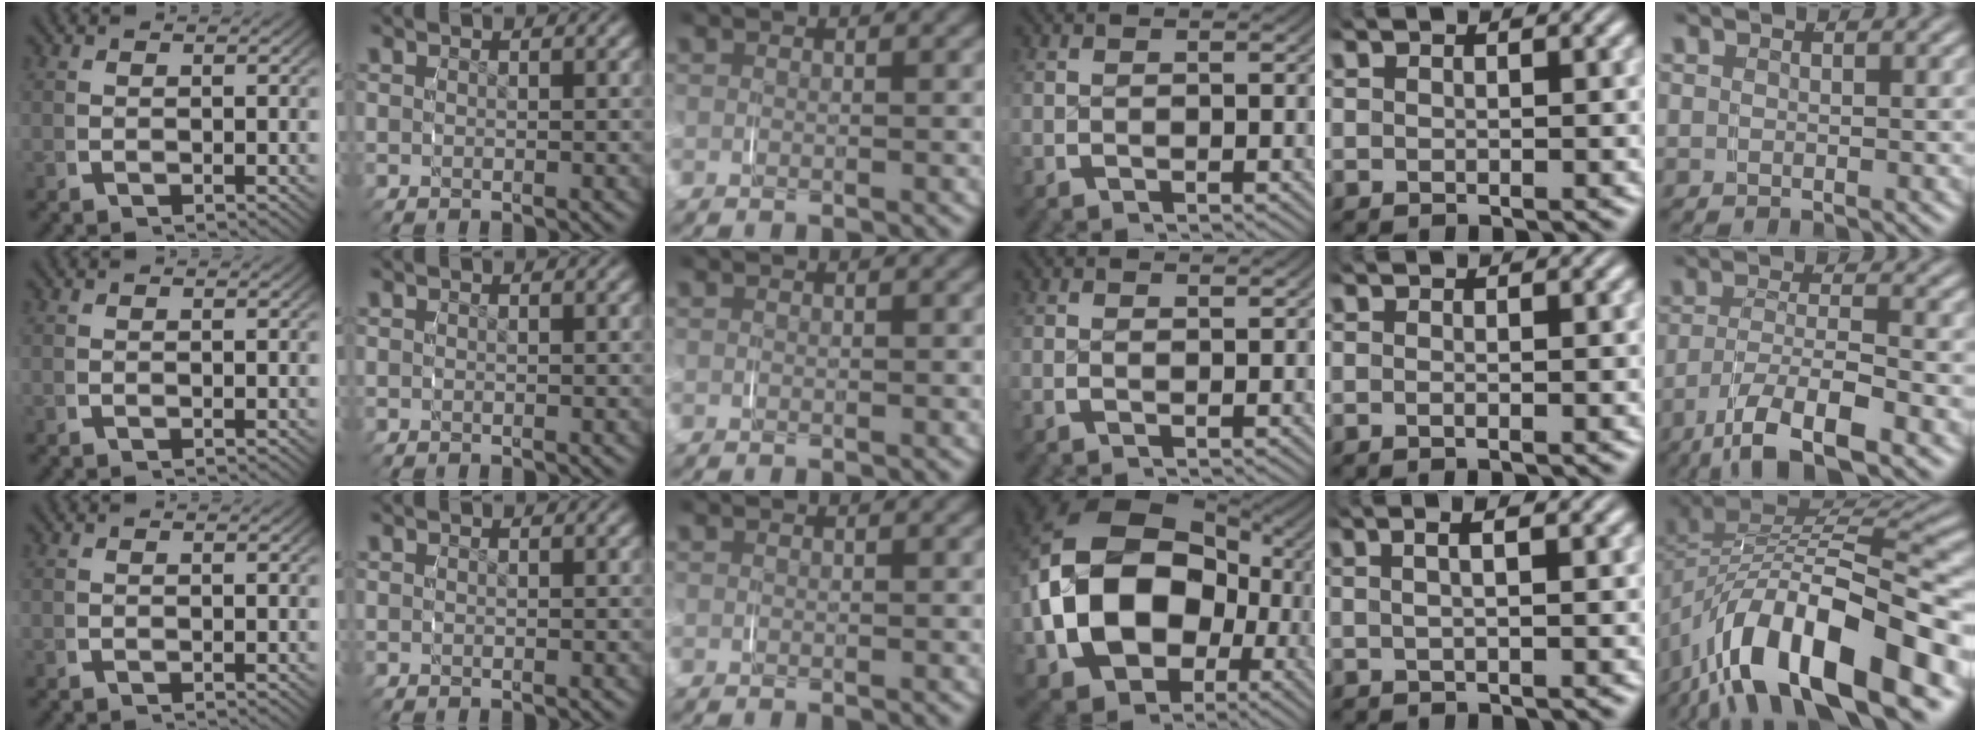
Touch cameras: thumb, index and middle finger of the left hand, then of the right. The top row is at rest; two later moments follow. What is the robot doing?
{"motion": "grasp_and_lifting", "object": "shorts"}